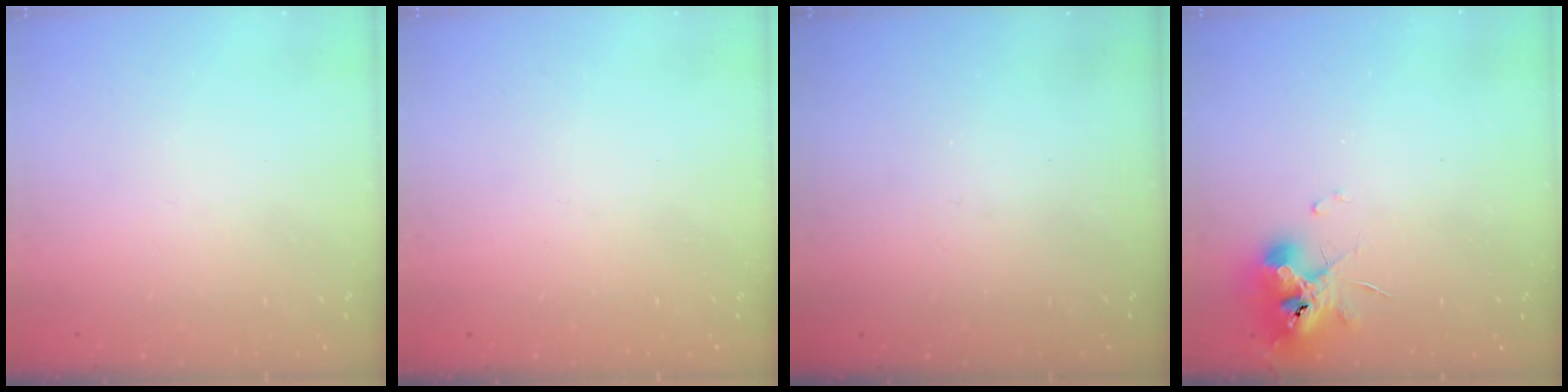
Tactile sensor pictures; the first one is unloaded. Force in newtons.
{"total": 0.0}
{"total": 0.0}
{"total": 10.8, "press": 10.8, "slide": 0.6}